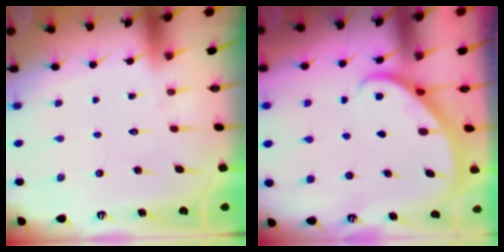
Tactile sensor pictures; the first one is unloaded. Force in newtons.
{"total": 2.3, "press": 2.3, "slide": 0.2}